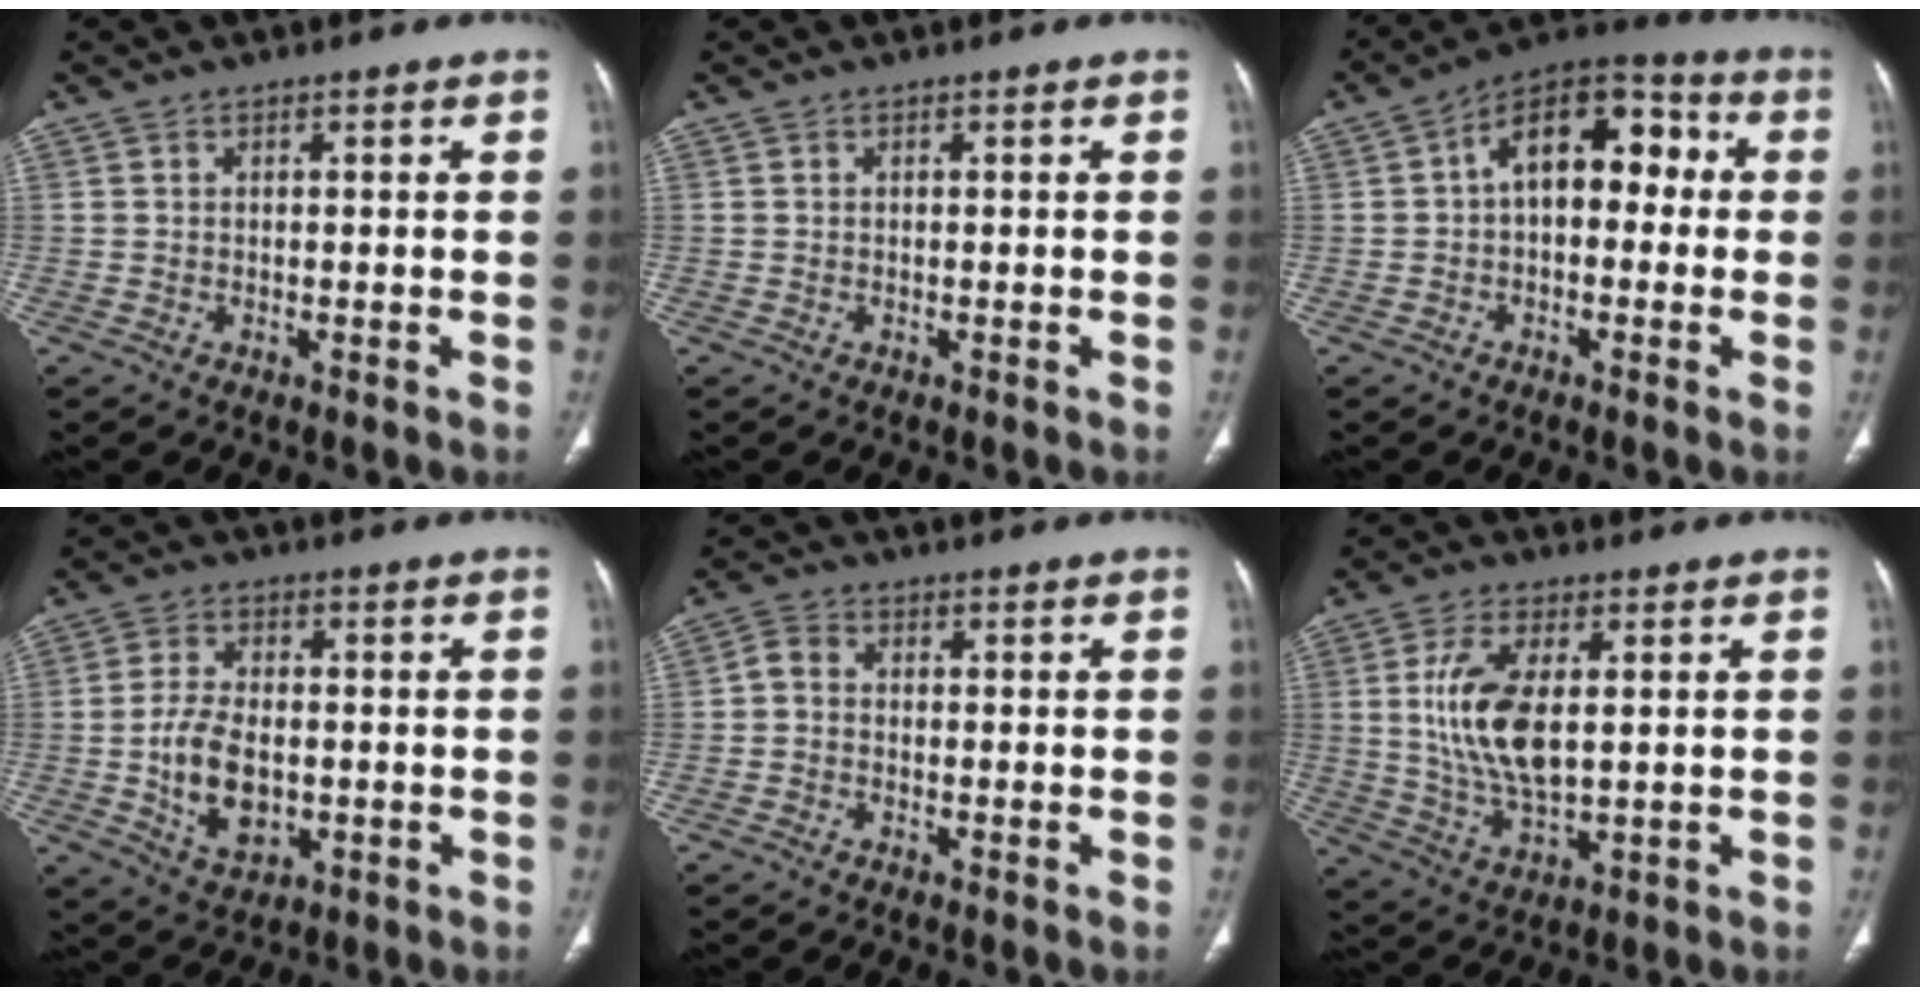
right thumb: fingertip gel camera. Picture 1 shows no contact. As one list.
[{"total": 0.0}, {"total": 13.2, "force": [1.2, 8.2, 10.3], "torque": [-0.118, 0.045, 0.001]}, {"total": 9.7, "force": [-1.3, 5.9, 7.6], "torque": [-0.130, 0.001, -0.018]}, {"total": 2.6, "force": [-0.6, 1.8, 1.8], "torque": [-0.030, 0.010, -0.022]}, {"total": 12.3, "force": [1.8, 5.9, 10.7], "torque": [-0.214, -0.014, 0.040]}]